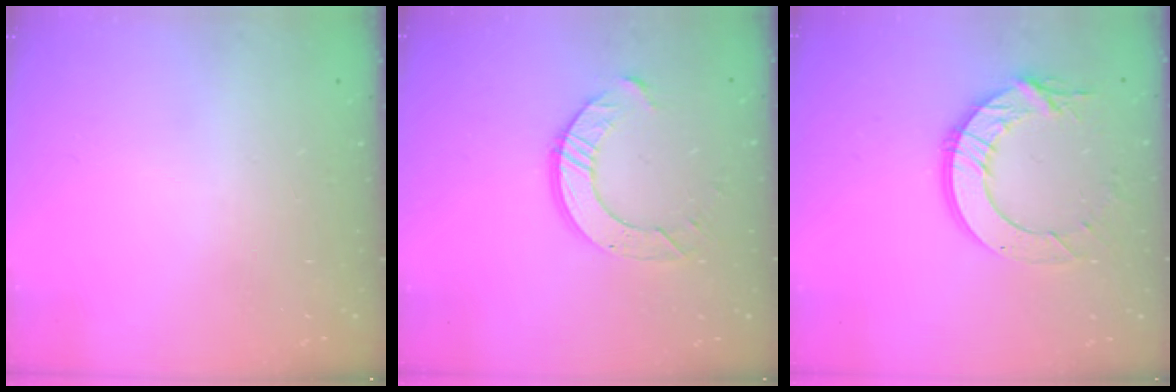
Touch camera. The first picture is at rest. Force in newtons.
{"total": 9.1, "press": 9.0, "slide": 0.7}
{"total": 12.6, "press": 12.6, "slide": 1.1}